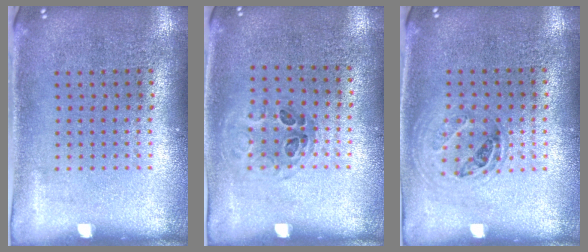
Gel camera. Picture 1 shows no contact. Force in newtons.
{"total": 1.0, "press": 0.6, "slide": 0.7}
{"total": 1.0, "press": 0.9, "slide": 0.4}